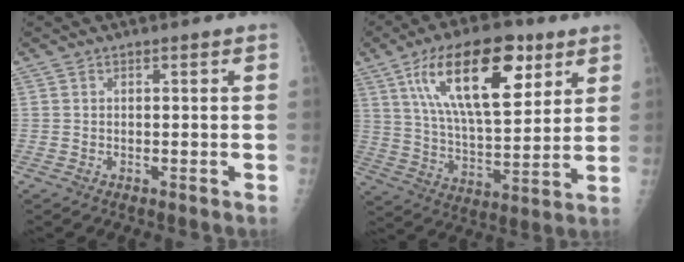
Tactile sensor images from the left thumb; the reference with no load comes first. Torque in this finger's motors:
{"motor_torque": [0.80, 0.67, 1.96, -0.80, 0.43]}